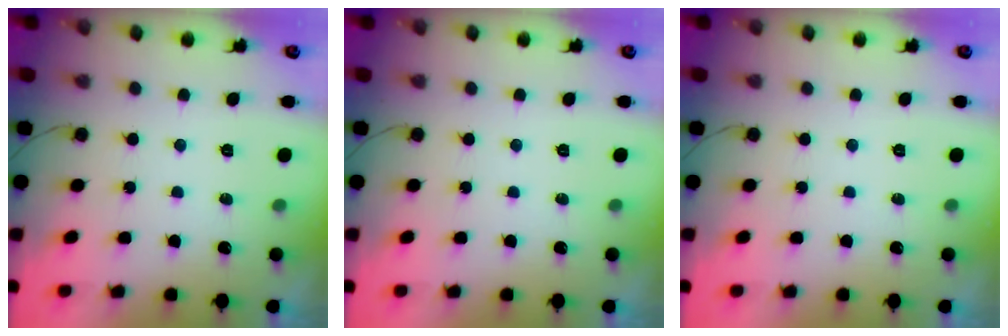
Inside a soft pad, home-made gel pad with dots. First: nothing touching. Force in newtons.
{"total": 0.0}
{"total": 0.0}